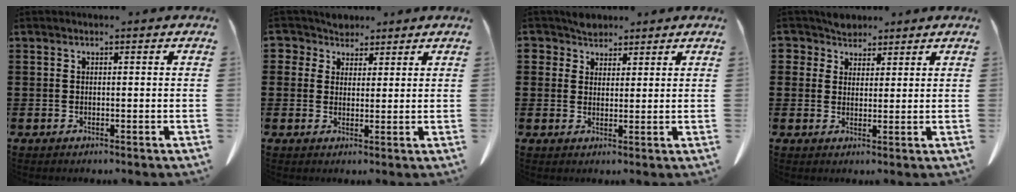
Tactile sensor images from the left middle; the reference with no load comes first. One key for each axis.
{"total": 3.8, "fx": 2.5, "fy": 2.7, "fz": 0.6, "tx": -0.021, "ty": 0.004, "tz": 0.044}
{"total": 3.2, "fx": 2.6, "fy": 1.9, "fz": 0.3, "tx": -0.017, "ty": 0.008, "tz": 0.051}
{"total": 3.8, "fx": 3.0, "fy": 2.4, "fz": 0.5, "tx": -0.027, "ty": 0.006, "tz": 0.055}